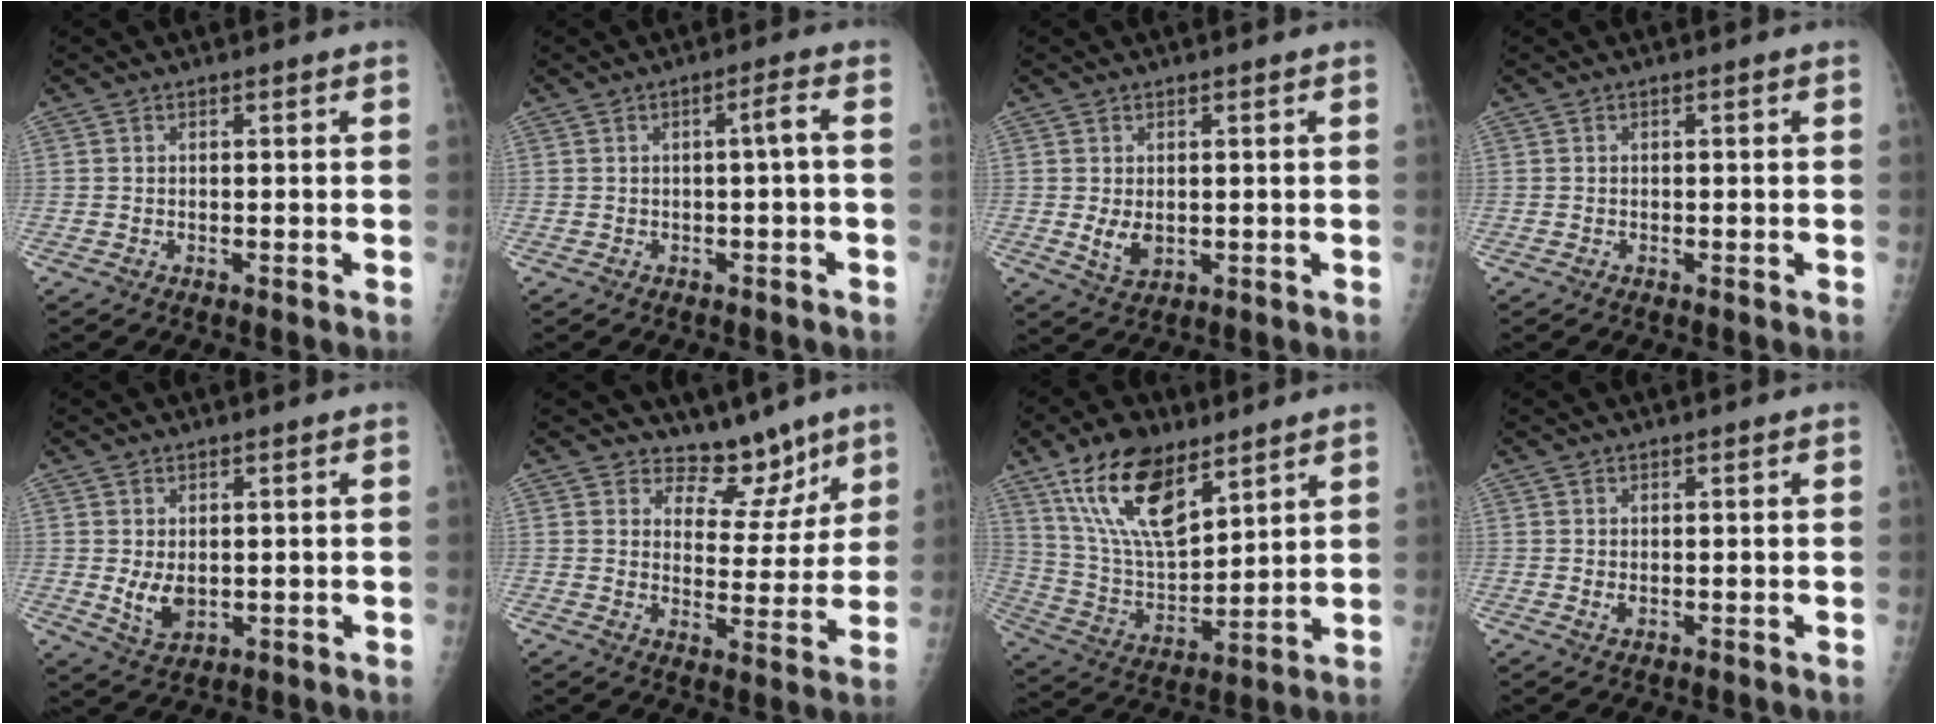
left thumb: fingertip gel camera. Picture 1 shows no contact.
{"total": 2.0, "force": [-0.3, -0.1, 1.9], "torque": [-0.035, 0.013, -0.004]}
{"total": 3.6, "force": [0.2, 2.5, 2.6], "torque": [-0.037, -0.009, 0.013]}
{"total": 0.0}
{"total": 4.5, "force": [0.4, 3.1, 3.3], "torque": [-0.050, -0.013, 0.019]}
{"total": 8.8, "force": [7.3, 4.6, 1.2], "torque": [0.024, -0.060, 0.111]}
{"total": 17.4, "force": [10.6, 7.8, 11.3], "torque": [-0.176, -0.048, 0.207]}
{"total": 1.1, "force": [0.5, 0.7, 0.7], "torque": [-0.009, -0.003, 0.011]}